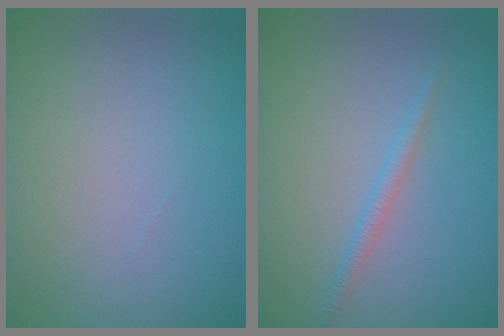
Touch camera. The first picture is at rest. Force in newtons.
{"total": 1.2, "press": 1.2, "slide": 0.1}